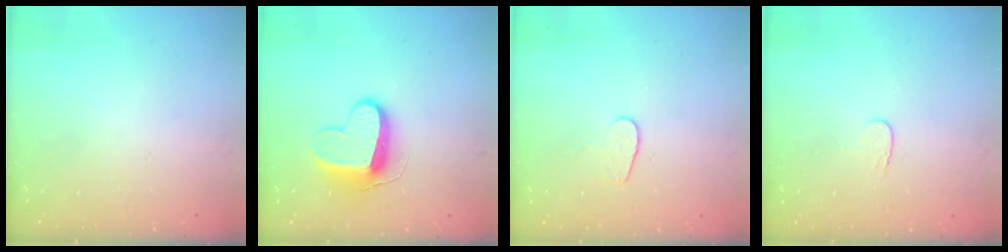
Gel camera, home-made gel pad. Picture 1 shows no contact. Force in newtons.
{"total": 10.3, "press": 10.2, "slide": 0.5}
{"total": 5.4, "press": 5.4, "slide": 0.6}
{"total": 3.5, "press": 3.5, "slide": 0.4}